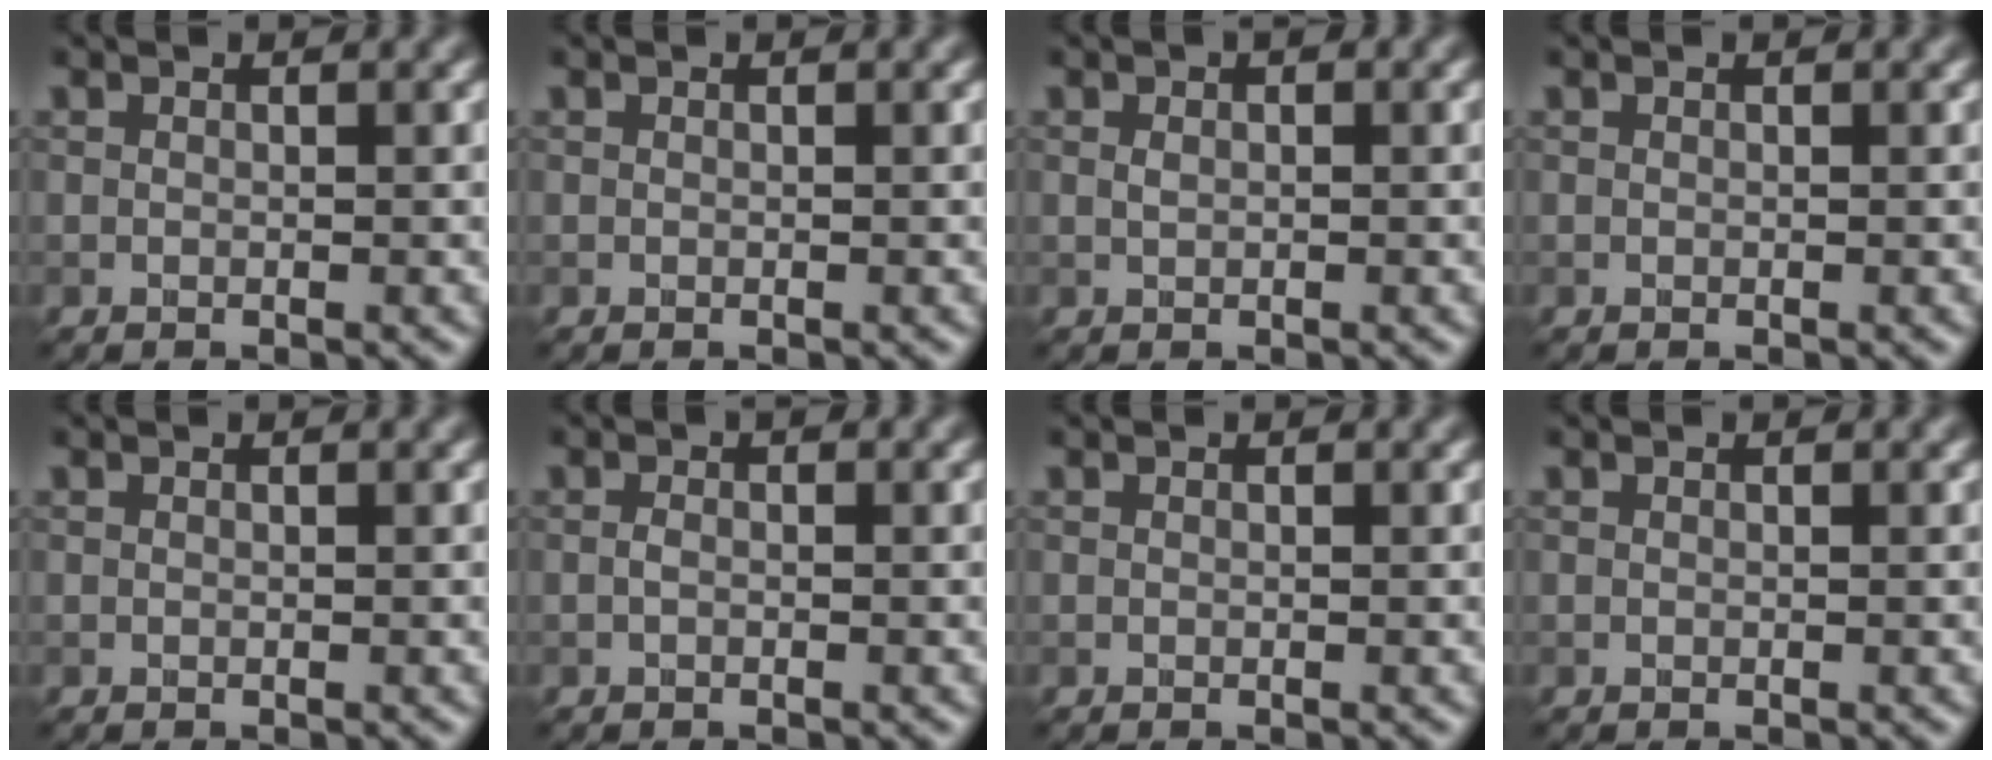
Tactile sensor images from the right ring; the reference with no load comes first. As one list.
[{"total": 0.0}, {"total": 0.8, "force": [0.1, 0.5, 0.6], "torque": [-0.010, 0.002, 0.002]}, {"total": 0.0}, {"total": 0.0}, {"total": 0.8, "force": [-0.2, 0.4, 0.7], "torque": [-0.014, 0.002, -0.006]}, {"total": 0.0}, {"total": 0.0}]